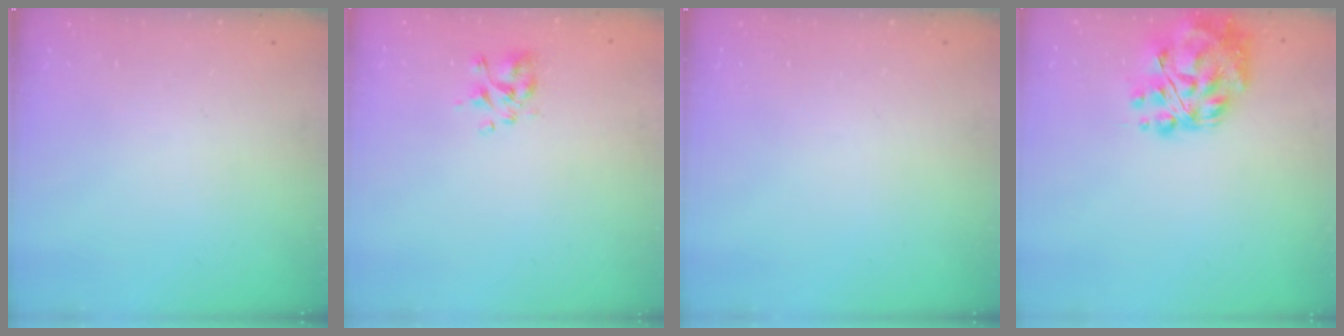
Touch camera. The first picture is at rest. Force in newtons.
{"total": 2.2, "press": 2.1, "slide": 0.8}
{"total": 0.0}
{"total": 15.9, "press": 15.2, "slide": 4.7}